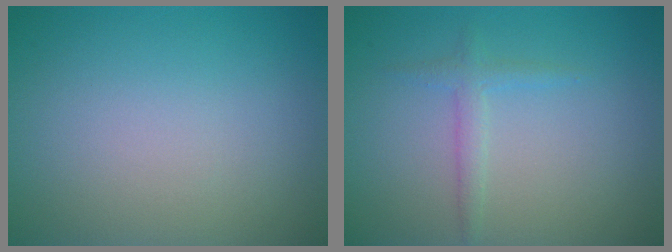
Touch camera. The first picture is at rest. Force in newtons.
{"total": 1.5, "press": 1.5, "slide": 0.0}